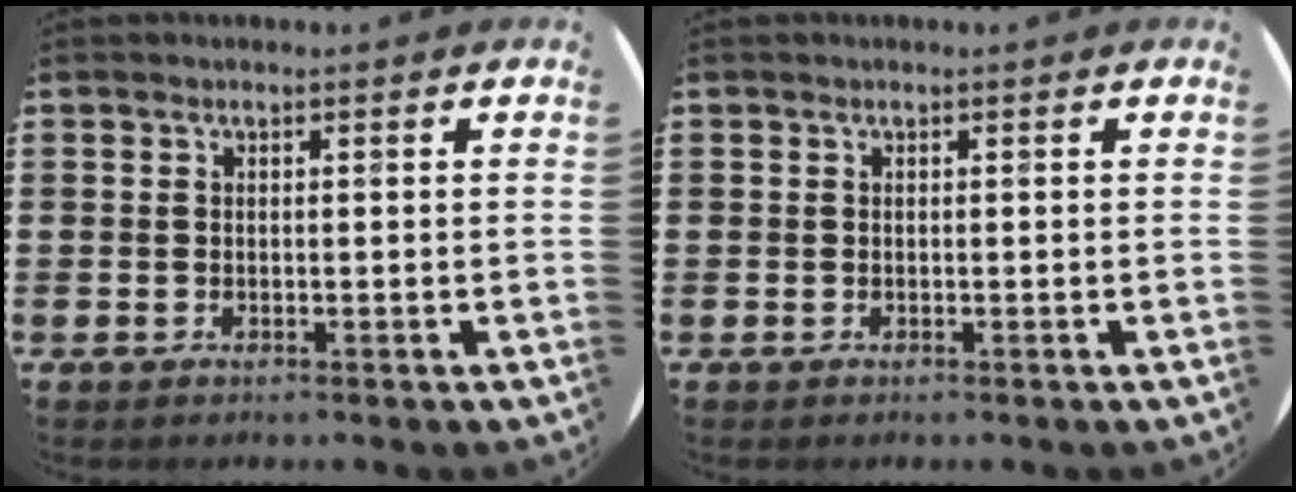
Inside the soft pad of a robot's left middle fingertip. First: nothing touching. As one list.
[{"total": 0.0}]